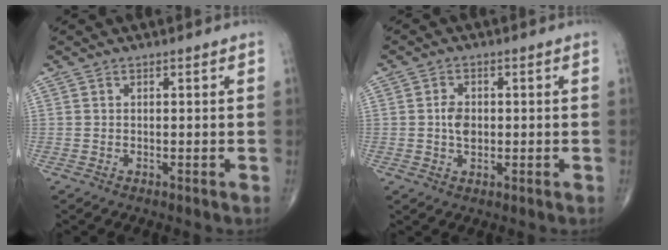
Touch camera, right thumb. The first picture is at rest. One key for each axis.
{"total": 3.8, "fx": 0.0, "fy": 2.6, "fz": 2.8, "tx": -0.043, "ty": 0.004, "tz": -0.003}